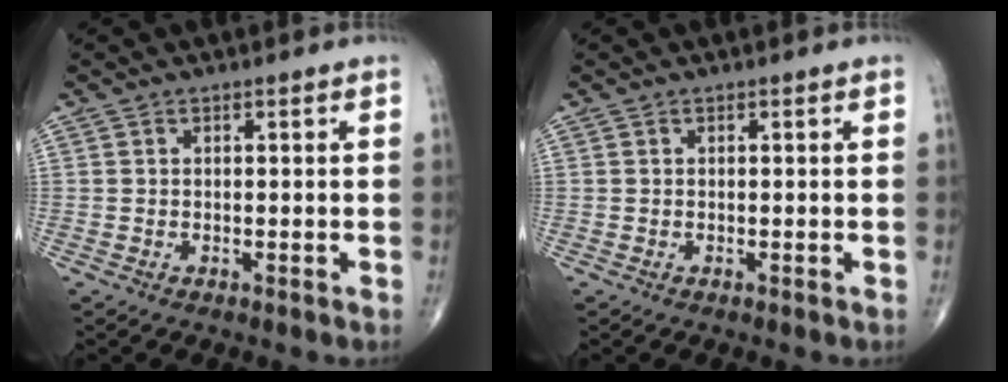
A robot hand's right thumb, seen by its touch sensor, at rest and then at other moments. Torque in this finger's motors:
{"motor_torque": [0.00, 0.00, -0.03, 0.00, 0.01]}